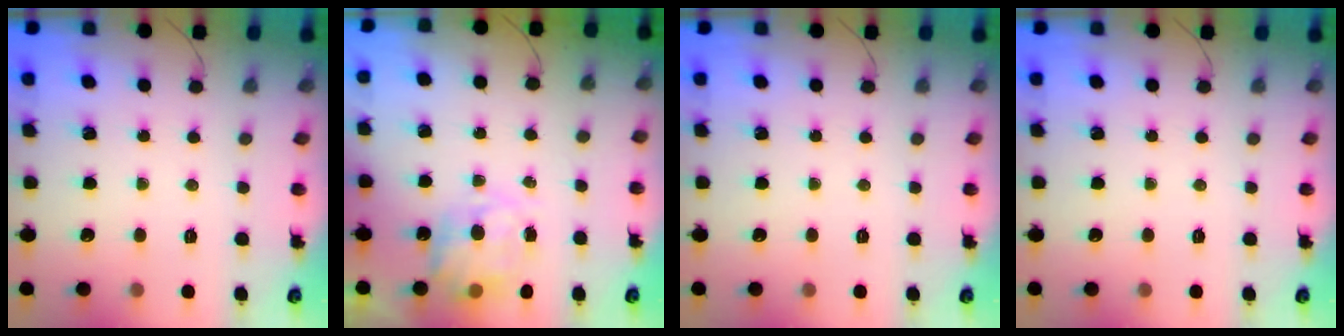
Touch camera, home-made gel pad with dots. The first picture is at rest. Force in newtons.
{"total": 8.7, "press": 8.6, "slide": 0.7}
{"total": 0.0}
{"total": 0.0}